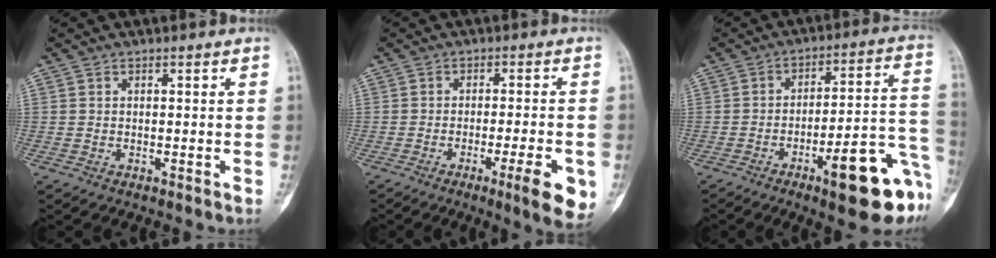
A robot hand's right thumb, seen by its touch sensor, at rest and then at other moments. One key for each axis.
{"total": 8.7, "fx": -3.4, "fy": 1.3, "fz": 7.9, "tx": -0.104, "ty": -0.003, "tz": -0.045}
{"total": 19.1, "fx": -8.5, "fy": 4.7, "fz": 16.4, "tx": -0.163, "ty": 0.054, "tz": -0.113}